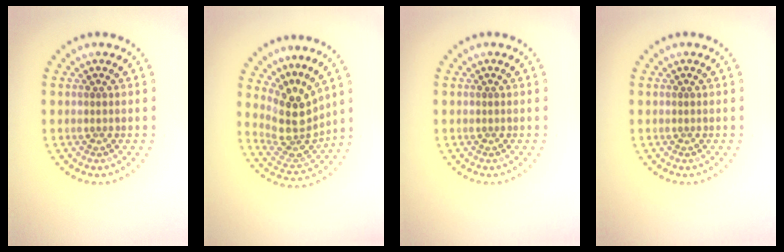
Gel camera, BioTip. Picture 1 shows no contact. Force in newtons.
{"total": 4.3, "press": 3.3, "slide": 2.8}
{"total": 0.0}
{"total": 0.0}